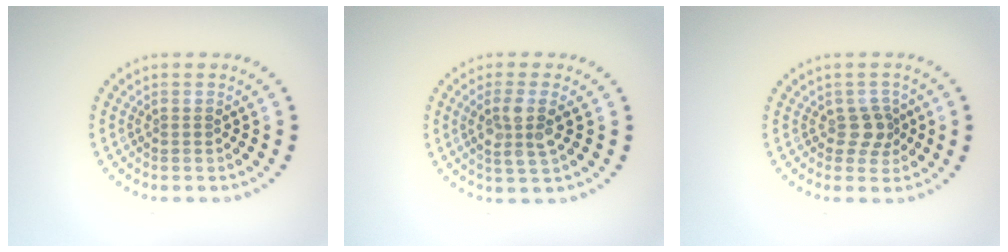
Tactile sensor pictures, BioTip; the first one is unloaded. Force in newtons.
{"total": 3.1, "press": 2.8, "slide": 1.3}
{"total": 2.0, "press": 1.7, "slide": 1.1}